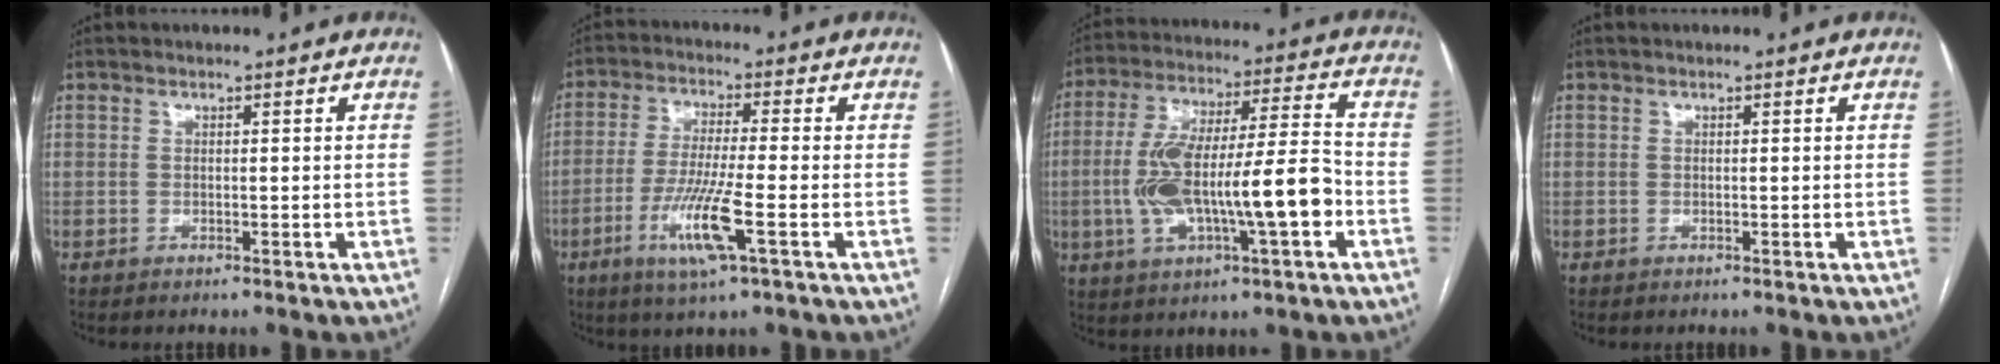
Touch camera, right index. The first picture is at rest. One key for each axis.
{"total": 9.5, "fx": -3.5, "fy": 0.1, "fz": 8.9, "tx": -0.178, "ty": -0.018, "tz": -0.068}
{"total": 16.9, "fx": -3.6, "fy": 3.3, "fz": 16.2, "tx": -0.307, "ty": 0.020, "tz": -0.053}
{"total": 0.0}